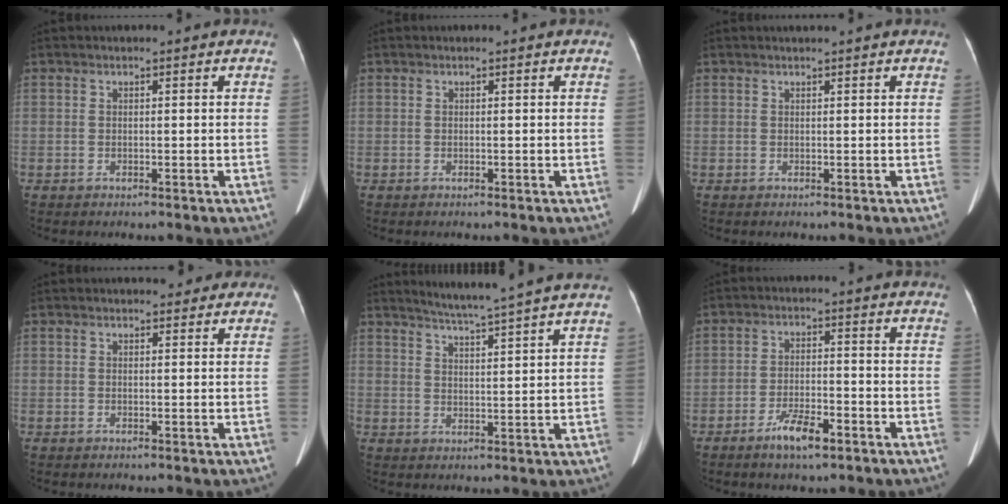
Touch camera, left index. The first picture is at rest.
{"total": 0.0}
{"total": 0.9, "force": [0.8, -0.2, 0.4], "torque": [-0.008, 0.009, 0.018]}
{"total": 3.6, "force": [3.0, 1.6, 1.3], "torque": [-0.004, 0.011, 0.030]}
{"total": 10.1, "force": [9.1, -1.7, 4.2], "torque": [-0.073, -0.001, 0.120]}
{"total": 5.2, "force": [-3.5, 1.1, 3.8], "torque": [-0.076, -0.006, -0.060]}